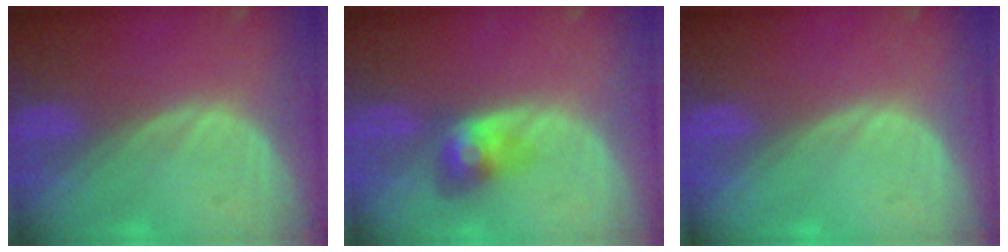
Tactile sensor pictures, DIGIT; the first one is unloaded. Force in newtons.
{"total": 3.9, "press": 3.9, "slide": 0.3}
{"total": 0.0}